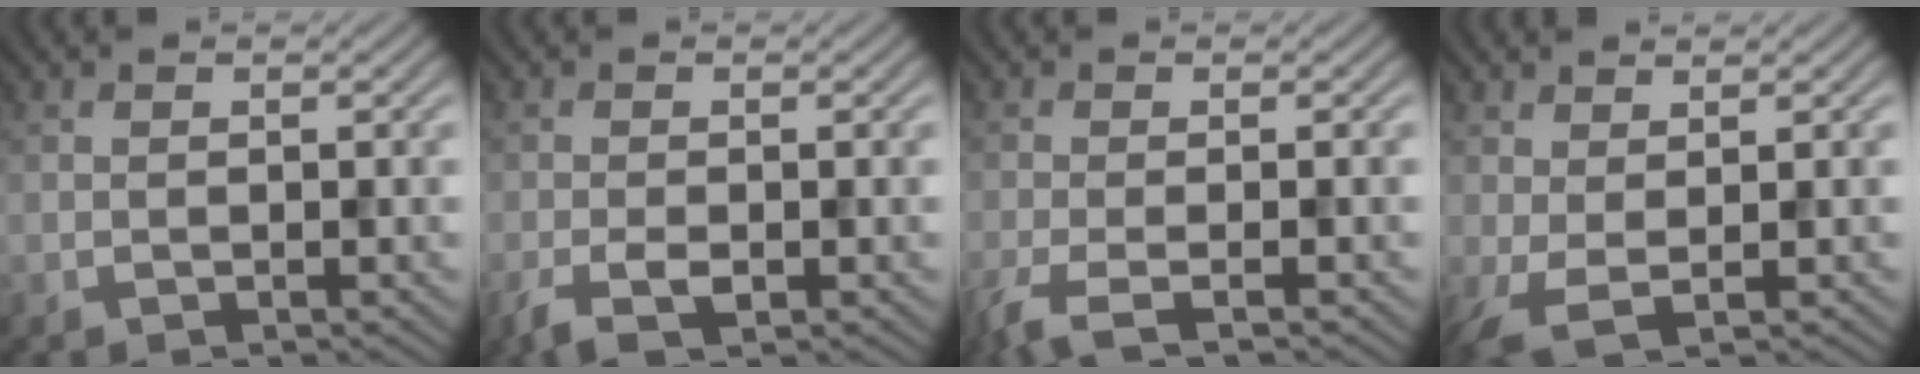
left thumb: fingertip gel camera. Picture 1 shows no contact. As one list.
[{"total": 3.3, "force": [-1.7, 1.3, 2.5], "torque": [-0.054, -0.007, -0.034]}, {"total": 3.5, "force": [-2.4, 0.5, 2.5], "torque": [-0.051, -0.004, -0.060]}, {"total": 3.0, "force": [0.2, 0.8, 2.9], "torque": [-0.075, -0.004, -0.001]}]